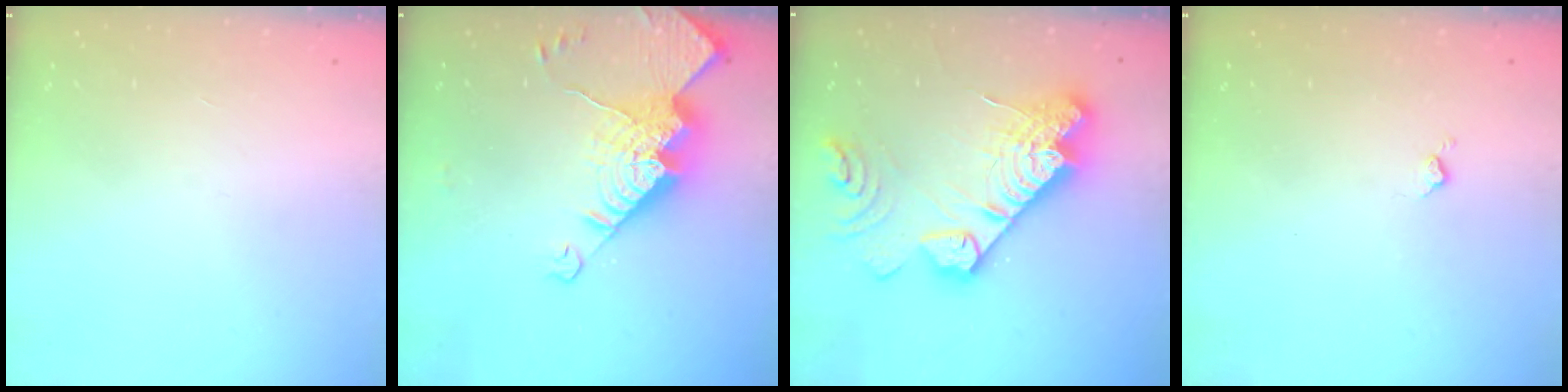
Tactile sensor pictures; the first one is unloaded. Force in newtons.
{"total": 18.6, "press": 18.5, "slide": 2.0}
{"total": 24.2, "press": 24.1, "slide": 2.5}
{"total": 3.3, "press": 3.2, "slide": 0.5}